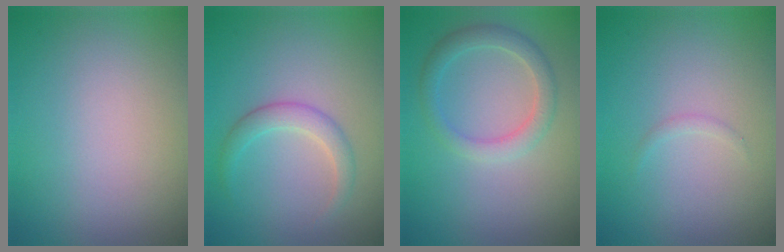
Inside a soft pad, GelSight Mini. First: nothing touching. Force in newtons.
{"total": 2.1, "press": 2.1, "slide": 0.1}
{"total": 2.5, "press": 2.5, "slide": 0.1}
{"total": 0.5, "press": 0.5, "slide": 0.0}